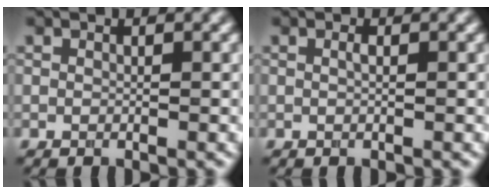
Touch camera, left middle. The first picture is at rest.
{"total": 0.5, "force": [0.0, 0.1, 0.5], "torque": [-0.012, 0.003, 0.001]}